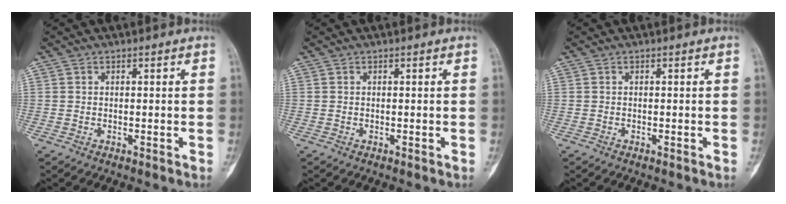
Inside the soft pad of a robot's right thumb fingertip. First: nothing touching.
{"total": 0.0}
{"total": 0.0}